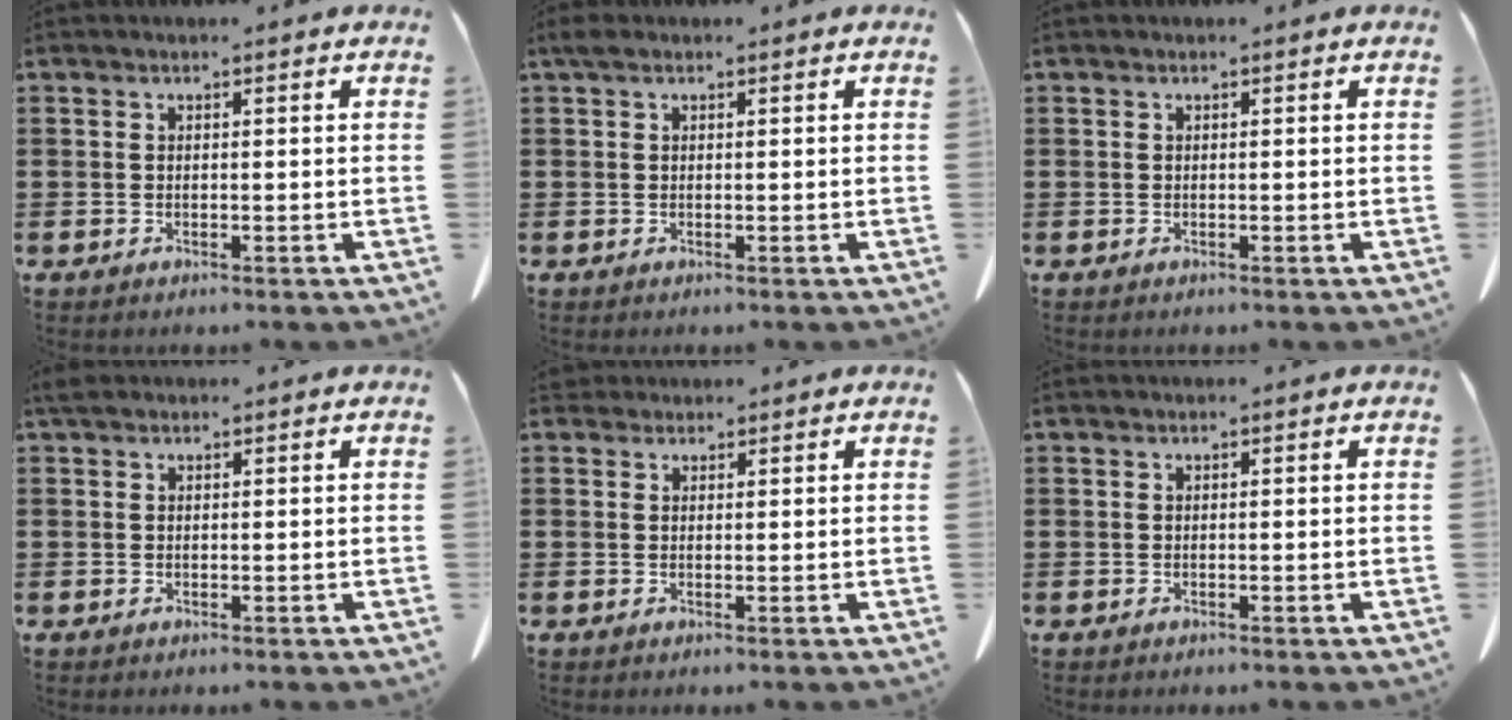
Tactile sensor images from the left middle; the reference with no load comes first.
{"total": 1.0, "force": [0.4, 0.6, 0.7], "torque": [-0.017, 0.004, 0.008]}
{"total": 0.0}
{"total": 1.1, "force": [0.8, 0.6, 0.4], "torque": [-0.013, 0.000, 0.016]}
{"total": 1.7, "force": [1.5, 0.8, 0.3], "torque": [-0.012, 0.003, 0.030]}
{"total": 0.0}